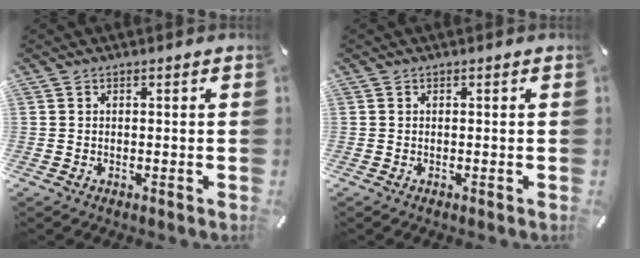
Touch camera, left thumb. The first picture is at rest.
{"total": 0.0}